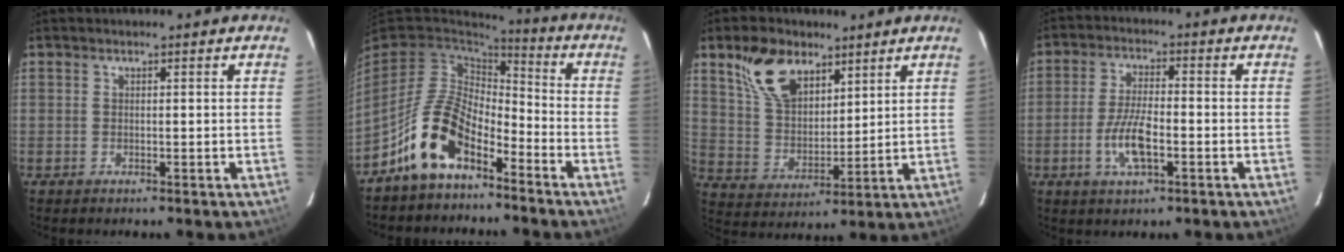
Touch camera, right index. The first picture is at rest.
{"total": 12.7, "force": [-7.4, 6.4, 8.0], "torque": [-0.164, 0.012, -0.141]}
{"total": 12.3, "force": [7.4, 7.2, 6.7], "torque": [-0.132, 0.024, 0.149]}
{"total": 7.2, "force": [-2.6, 2.4, 6.2], "torque": [-0.130, 0.001, -0.051]}